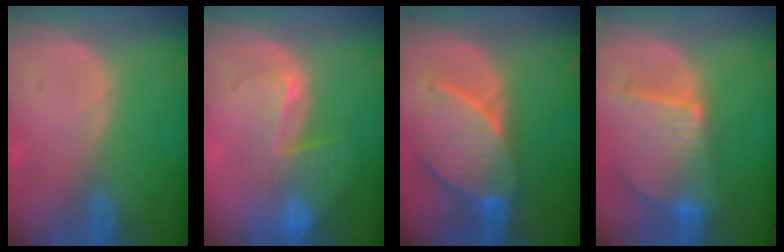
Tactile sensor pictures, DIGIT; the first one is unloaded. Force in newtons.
{"total": 8.4, "press": 7.2, "slide": 4.3}
{"total": 8.9, "press": 8.7, "slide": 2.0}
{"total": 9.4, "press": 8.2, "slide": 4.6}